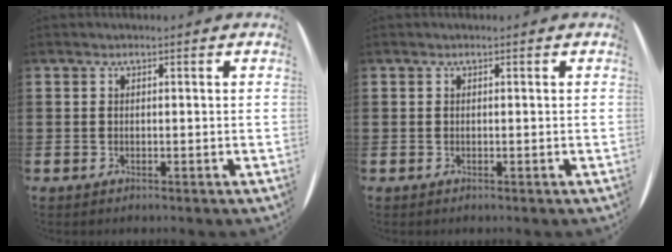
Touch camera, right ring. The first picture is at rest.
{"total": 0.0}